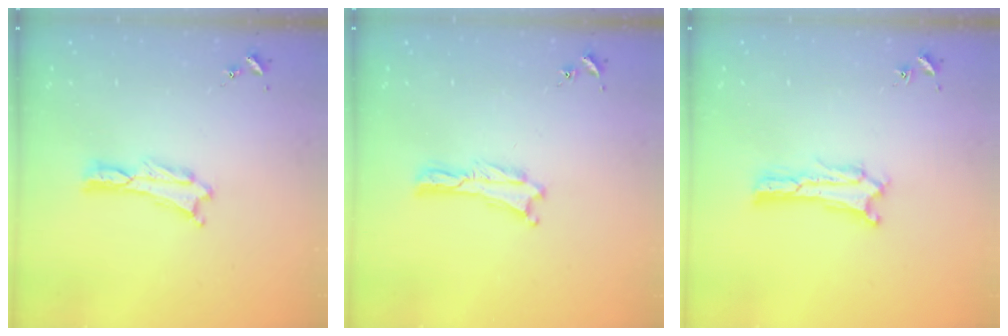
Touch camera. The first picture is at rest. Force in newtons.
{"total": 0.0}
{"total": 0.6, "press": 0.5, "slide": 0.2}